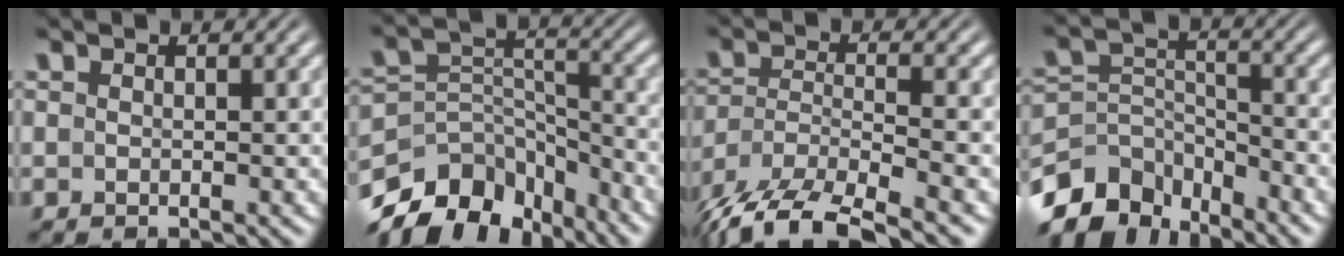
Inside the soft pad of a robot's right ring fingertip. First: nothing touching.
{"total": 11.9, "force": [-6.9, 7.8, 5.8], "torque": [-0.114, -0.058, -0.096]}
{"total": 9.7, "force": [-6.6, 4.9, 5.1], "torque": [-0.116, -0.034, -0.090]}
{"total": 9.9, "force": [-5.9, 6.8, 4.1], "torque": [-0.100, -0.058, -0.083]}